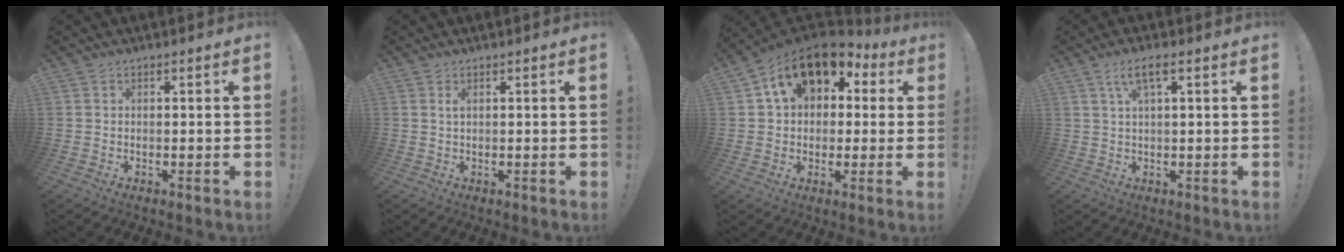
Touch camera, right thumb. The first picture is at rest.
{"total": 1.0, "force": [0.4, 0.1, 0.9], "torque": [-0.018, 0.001, 0.005]}
{"total": 15.2, "force": [7.6, 9.8, 8.8], "torque": [-0.137, -0.034, 0.140]}
{"total": 5.0, "force": [2.0, 1.0, 4.4], "torque": [-0.086, 0.003, 0.033]}